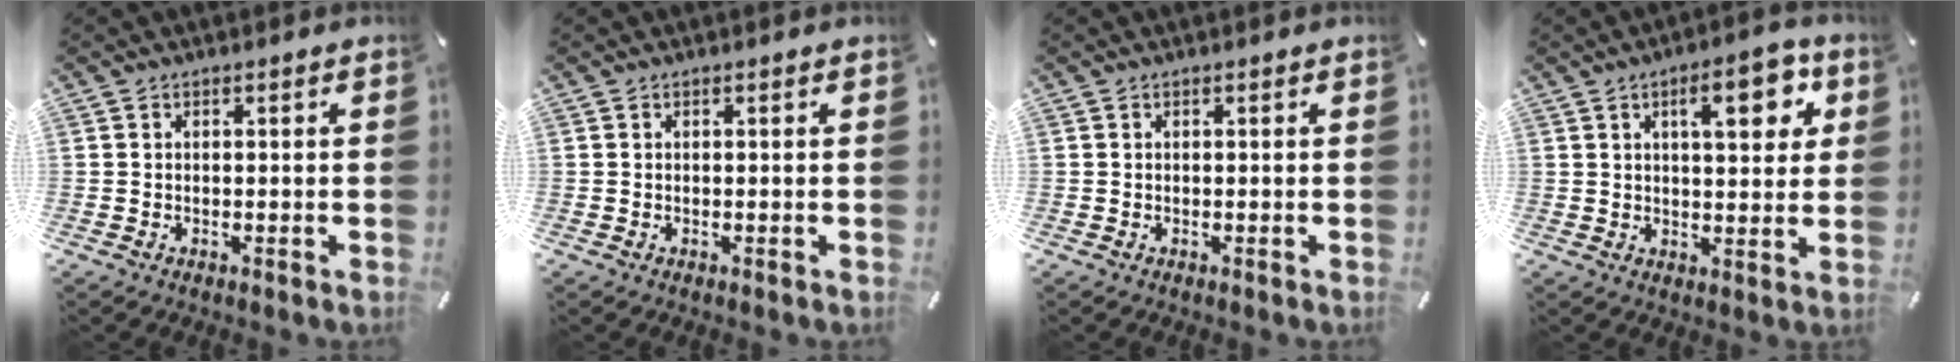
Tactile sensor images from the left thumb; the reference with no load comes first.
{"total": 0.0}
{"total": 0.0}
{"total": 10.4, "force": [4.3, 4.1, 8.6], "torque": [-0.116, -0.011, 0.063]}